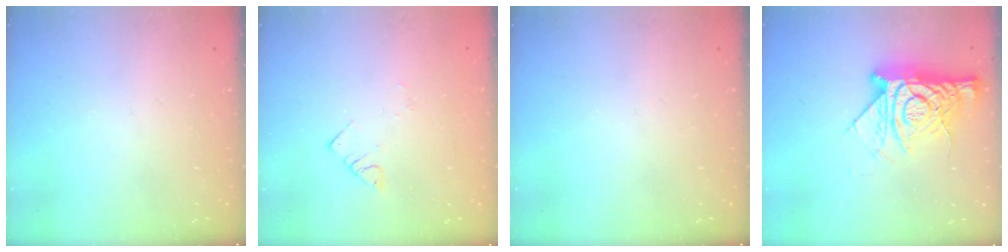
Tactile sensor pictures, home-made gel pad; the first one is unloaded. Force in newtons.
{"total": 2.8, "press": 2.8, "slide": 0.3}
{"total": 0.0}
{"total": 16.6, "press": 16.6, "slide": 1.8}